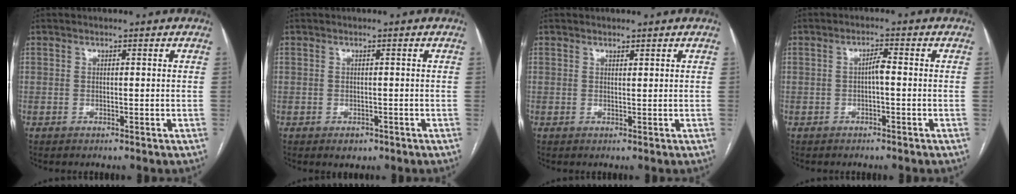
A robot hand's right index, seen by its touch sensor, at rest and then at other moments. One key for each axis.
{"total": 1.7, "fx": -1.0, "fy": 1.2, "fz": 0.7, "tx": -0.007, "ty": 0.002, "tz": -0.005}
{"total": 0.5, "fx": 0.5, "fy": 0.1, "fz": 0.2, "tx": -0.007, "ty": -0.003, "tz": 0.009}
{"total": 2.0, "fx": -0.3, "fy": 0.3, "fz": 1.9, "tx": -0.032, "ty": 0.005, "tz": -0.005}